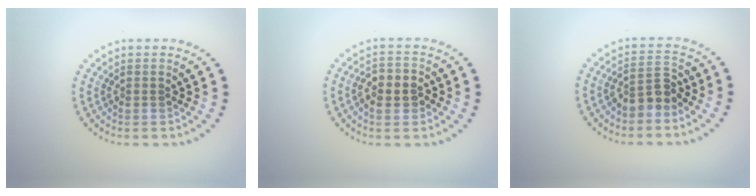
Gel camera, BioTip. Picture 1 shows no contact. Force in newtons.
{"total": 3.1, "press": 3.0, "slide": 0.6}
{"total": 2.7, "press": 2.5, "slide": 1.1}